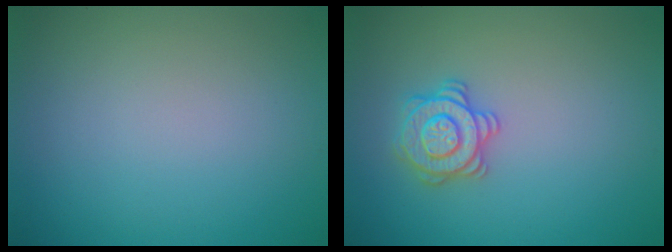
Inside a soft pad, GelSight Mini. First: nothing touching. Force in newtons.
{"total": 2.9, "press": 2.9, "slide": 0.1}